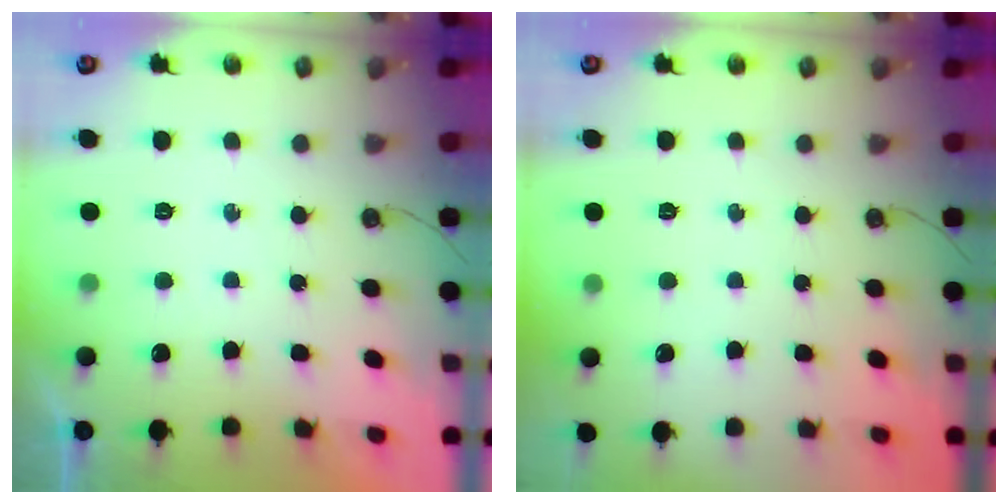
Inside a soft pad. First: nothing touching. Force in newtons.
{"total": 0.0}